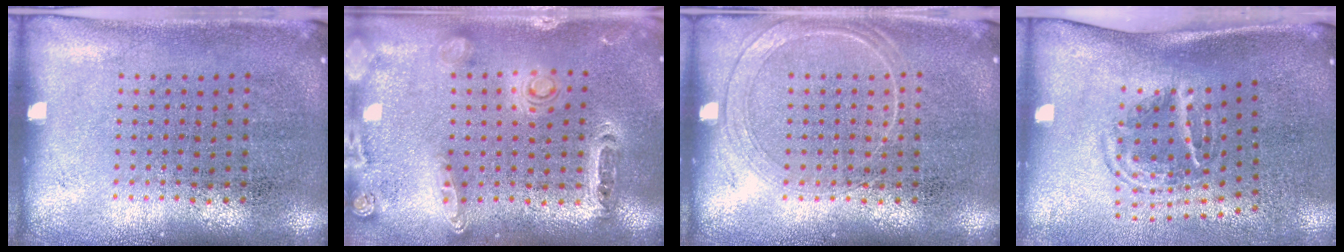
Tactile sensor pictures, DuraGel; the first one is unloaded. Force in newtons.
{"total": 1.4, "press": 1.4, "slide": 0.3}
{"total": 1.6, "press": 1.6, "slide": 0.2}
{"total": 1.8, "press": 1.1, "slide": 1.5}